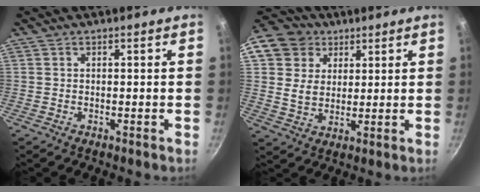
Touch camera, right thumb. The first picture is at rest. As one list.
[{"total": 12.2, "force": [5.6, 9.9, 4.3], "torque": [-0.062, -0.003, 0.095]}]